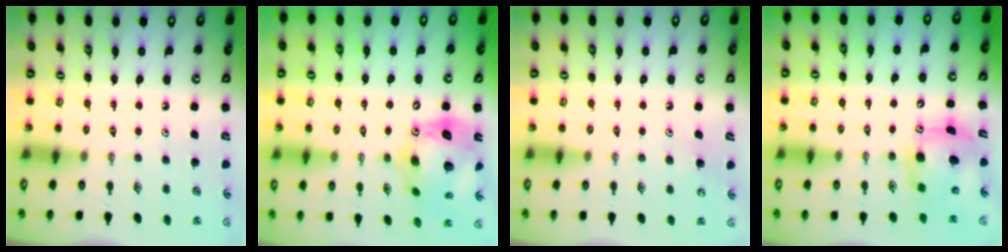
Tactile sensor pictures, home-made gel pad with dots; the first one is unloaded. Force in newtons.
{"total": 18.4, "press": 18.3, "slide": 1.9}
{"total": 5.1, "press": 5.1, "slide": 0.4}
{"total": 8.2, "press": 8.2, "slide": 0.6}